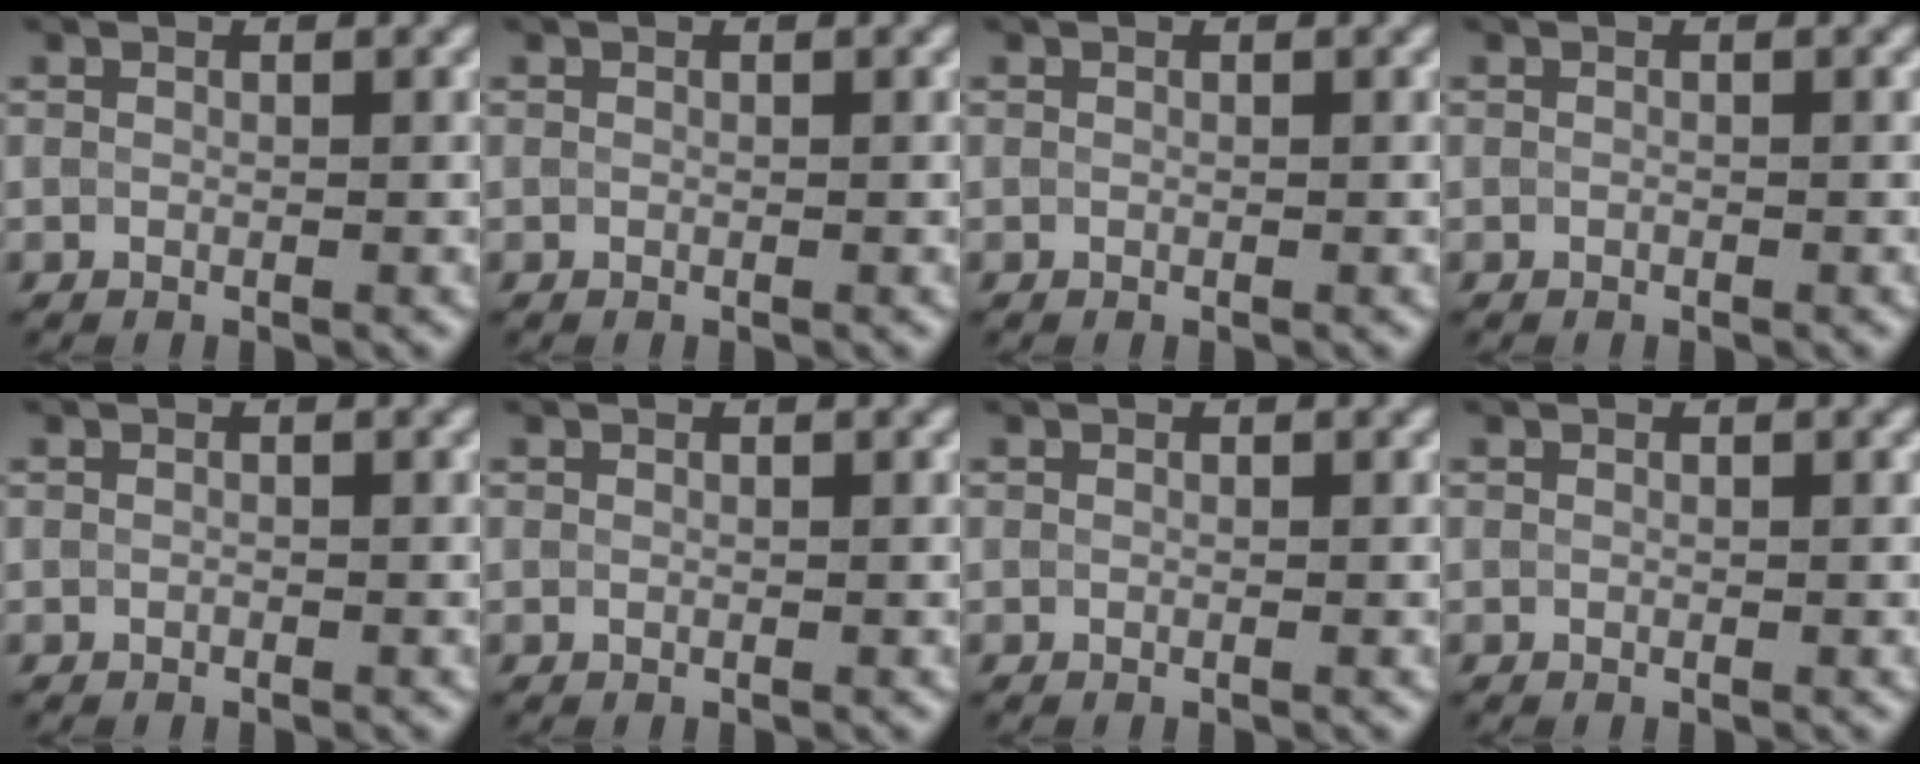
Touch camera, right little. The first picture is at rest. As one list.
[{"total": 0.0}, {"total": 0.0}, {"total": 0.5, "force": [-0.5, -0.1, -0.1], "torque": [0.002, -0.004, -0.006]}, {"total": 0.8, "force": [-0.7, -0.3, -0.3], "torque": [0.000, -0.004, -0.006]}, {"total": 0.0}, {"total": 0.0}, {"total": 0.0}]